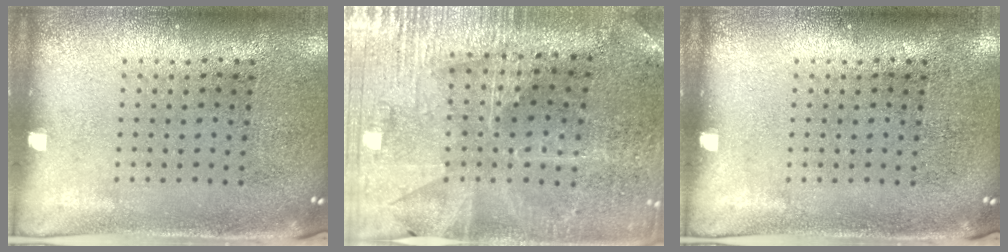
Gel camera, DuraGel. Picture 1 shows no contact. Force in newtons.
{"total": 1.7, "press": 1.7, "slide": 0.3}
{"total": 0.0}